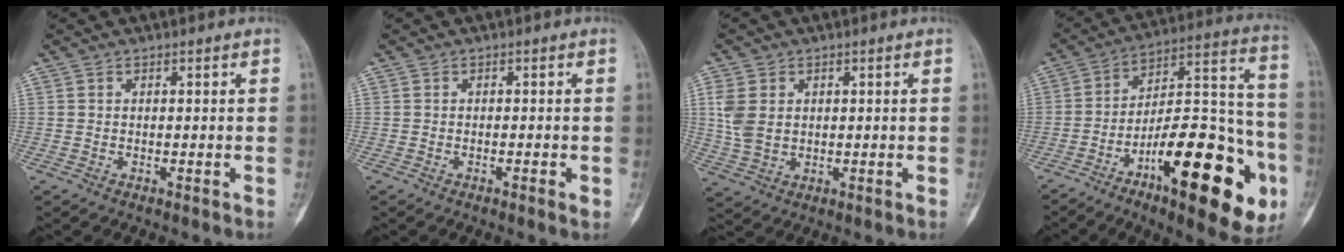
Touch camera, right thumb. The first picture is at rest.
{"total": 1.3, "force": [-0.5, 0.3, 1.2], "torque": [-0.025, -0.002, -0.008]}
{"total": 6.5, "force": [1.3, 4.8, 4.1], "torque": [-0.084, -0.003, 0.034]}
{"total": 28.2, "force": [-11.6, 9.9, 23.7], "torque": [-0.319, 0.065, -0.169]}